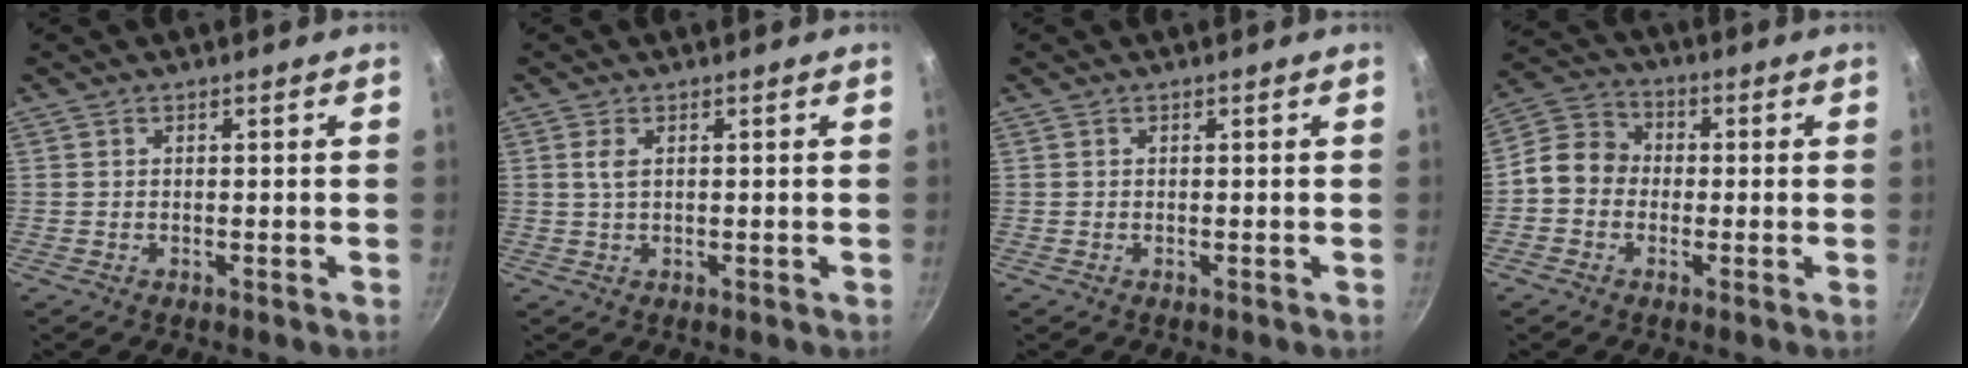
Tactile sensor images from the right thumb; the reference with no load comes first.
{"total": 1.9, "force": [0.6, 0.8, 1.6], "torque": [-0.031, -0.004, 0.013]}
{"total": 0.0}
{"total": 7.6, "force": [-1.0, 6.5, 3.6], "torque": [-0.042, 0.021, -0.044]}